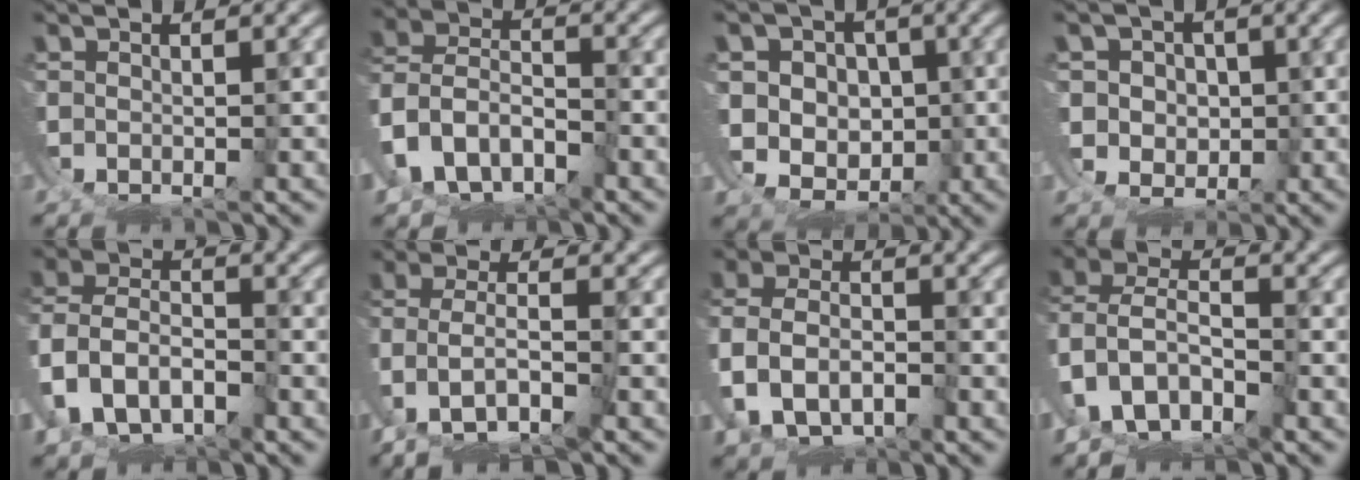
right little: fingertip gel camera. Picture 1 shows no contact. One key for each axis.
{"total": 10.2, "fx": -3.2, "fy": 9.3, "fz": 2.6, "tx": -0.119, "ty": -0.053, "tz": -0.051}
{"total": 5.8, "fx": 0.1, "fy": 5.4, "fz": 2.1, "tx": -0.047, "ty": -0.033, "tz": 0.014}
{"total": 2.4, "fx": 1.5, "fy": 1.8, "fz": 0.1, "tx": -0.002, "ty": -0.016, "tz": 0.038}
{"total": 6.3, "fx": -1.9, "fy": 5.6, "fz": 2.0, "tx": -0.079, "ty": -0.033, "tz": -0.025}
{"total": 5.7, "fx": -1.6, "fy": 3.8, "fz": 4.0, "tx": -0.103, "ty": -0.013, "tz": -0.022}
{"total": 4.0, "fx": -0.4, "fy": 3.4, "fz": 2.2, "tx": -0.077, "ty": -0.027, "tz": 0.007}
{"total": 11.7, "fx": -3.3, "fy": 10.5, "fz": 4.1, "tx": -0.139, "ty": -0.048, "tz": -0.052}